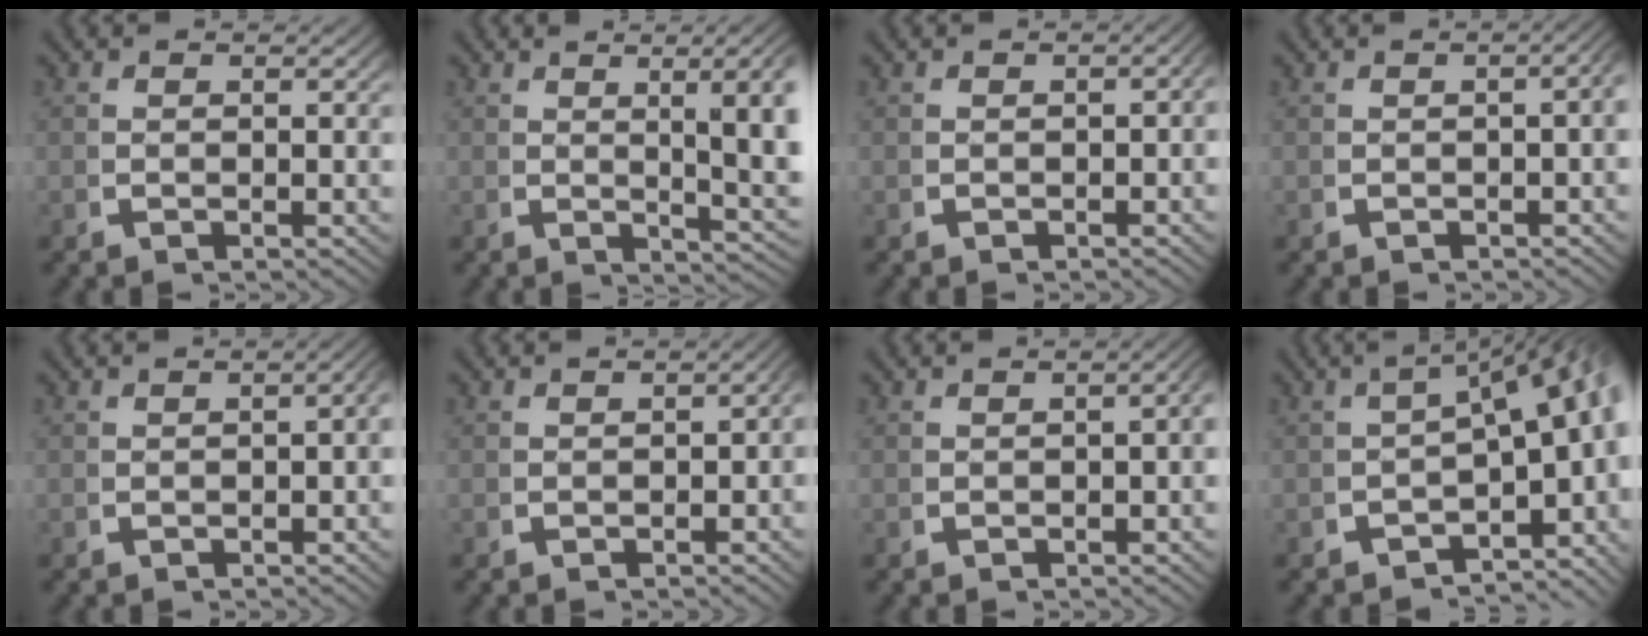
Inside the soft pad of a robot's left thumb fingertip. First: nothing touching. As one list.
[{"total": 7.6, "force": [1.2, 3.4, 6.7], "torque": [-0.078, -0.001, 0.019]}, {"total": 1.3, "force": [-0.9, 0.7, 0.7], "torque": [-0.009, 0.000, -0.013]}, {"total": 3.4, "force": [-0.4, 1.6, 3.0], "torque": [-0.028, 0.014, -0.009]}, {"total": 2.7, "force": [-0.7, 1.3, 2.3], "torque": [-0.024, 0.008, -0.010]}, {"total": 1.9, "force": [-0.9, 1.0, 1.3], "torque": [-0.015, 0.003, -0.013]}, {"total": 2.8, "force": [-0.6, 1.3, 2.4], "torque": [-0.026, 0.009, -0.010]}, {"total": 11.1, "force": [-0.5, 6.1, 9.3], "torque": [-0.096, 0.001, -0.016]}]